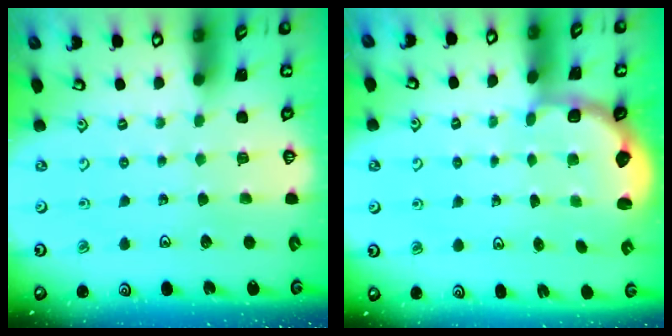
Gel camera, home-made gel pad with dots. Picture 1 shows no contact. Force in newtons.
{"total": 2.9, "press": 2.0, "slide": 2.1}